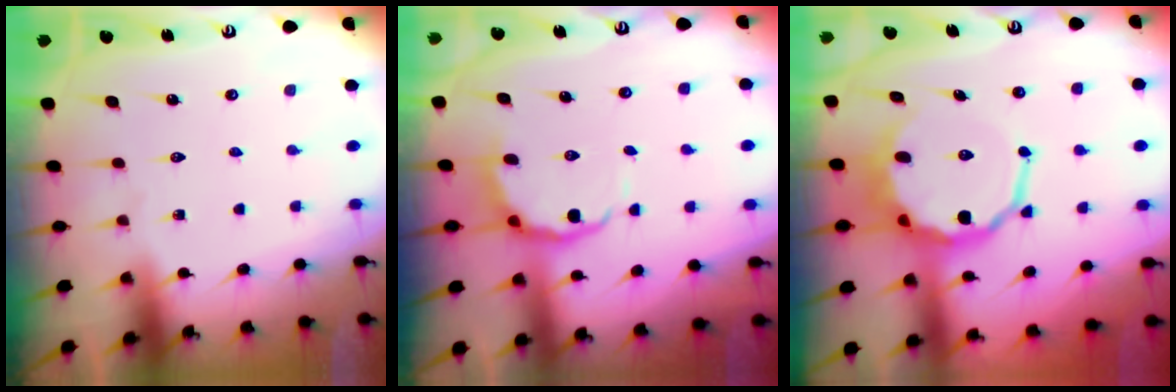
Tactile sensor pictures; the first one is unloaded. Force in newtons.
{"total": 6.2, "press": 5.7, "slide": 2.6}
{"total": 10.0, "press": 9.5, "slide": 3.1}